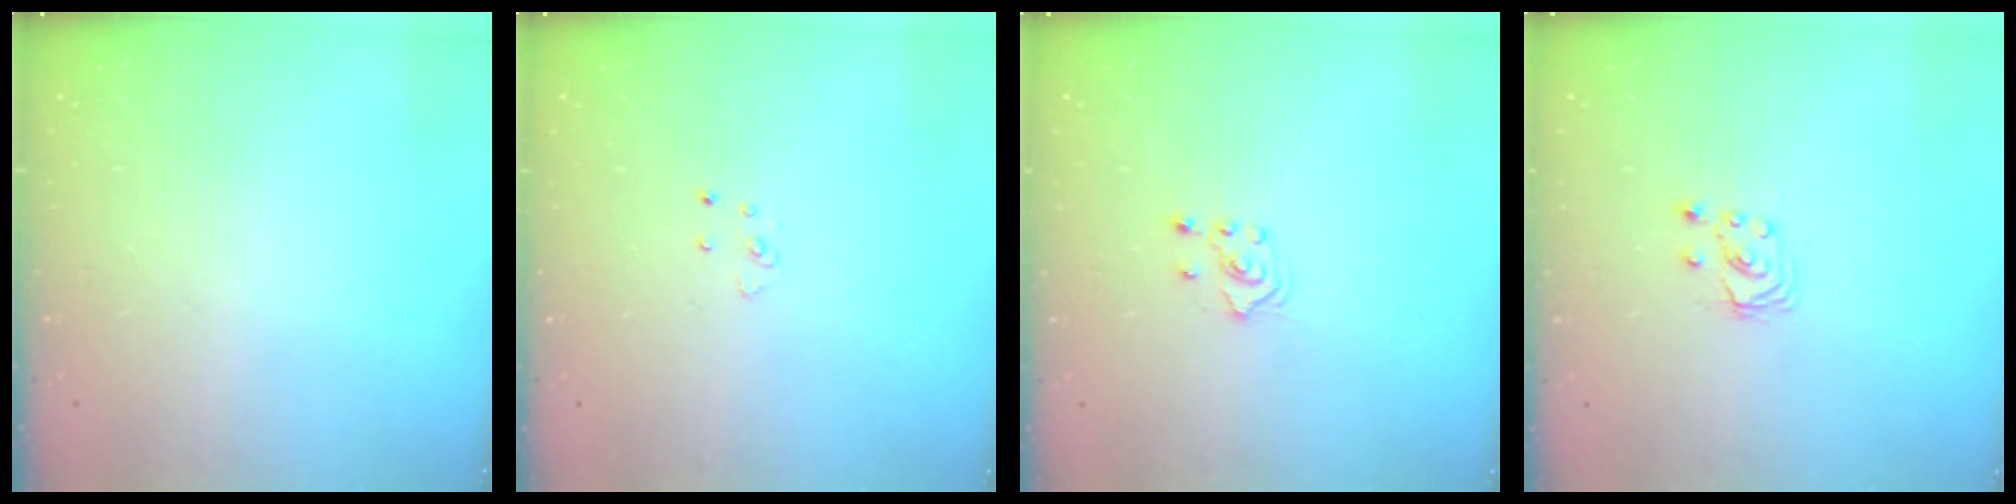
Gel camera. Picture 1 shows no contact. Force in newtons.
{"total": 3.1, "press": 3.1, "slide": 0.2}
{"total": 3.2, "press": 3.1, "slide": 1.0}
{"total": 2.6, "press": 2.6, "slide": 0.3}